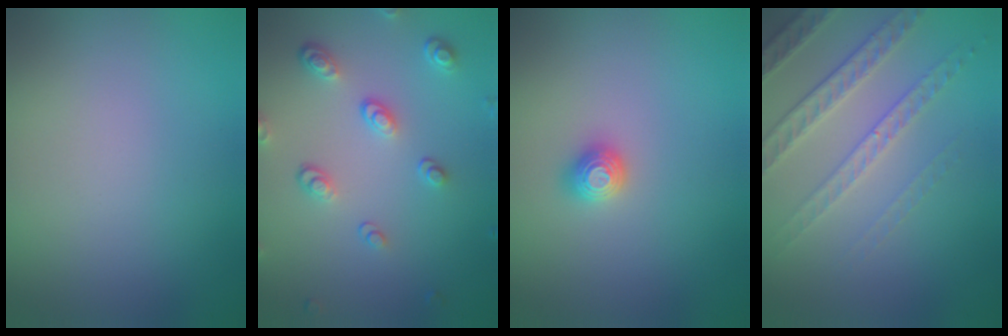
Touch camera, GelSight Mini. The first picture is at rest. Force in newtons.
{"total": 3.5, "press": 2.7, "slide": 2.3}
{"total": 1.2, "press": 1.2, "slide": 0.2}
{"total": 3.6, "press": 3.5, "slide": 0.5}